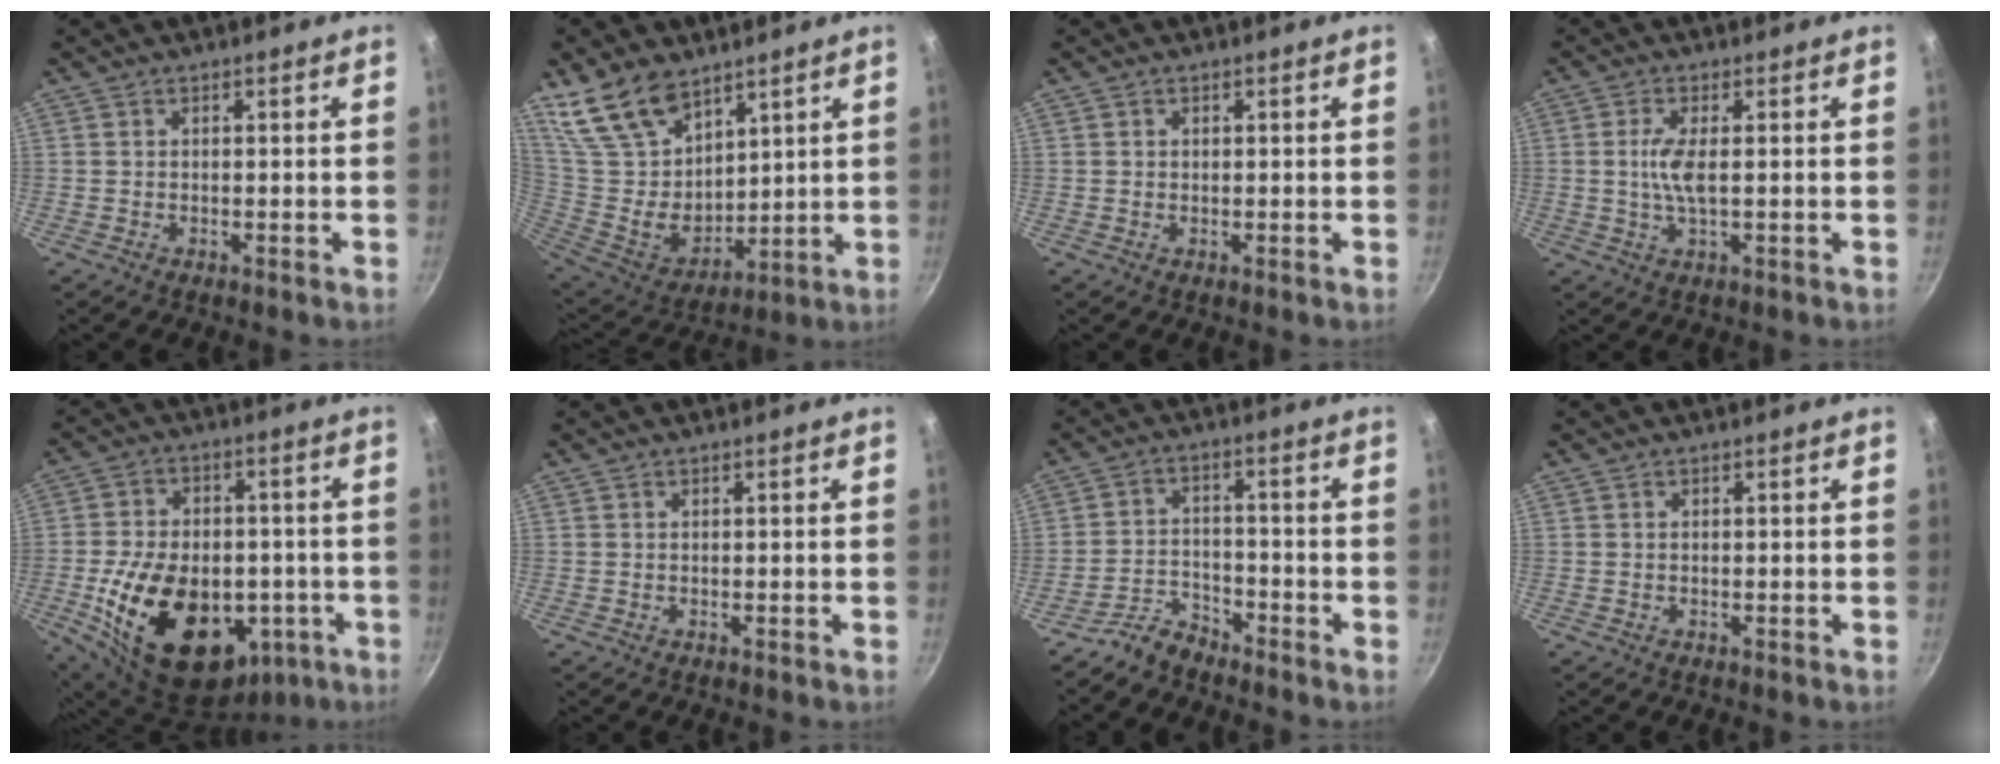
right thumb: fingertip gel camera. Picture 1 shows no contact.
{"total": 17.8, "force": [11.7, 10.4, 8.4], "torque": [-0.127, -0.066, 0.241]}
{"total": 0.5, "force": [0.2, 0.5, 0.1], "torque": [0.000, 0.002, 0.003]}
{"total": 4.9, "force": [0.3, 1.4, 4.7], "torque": [-0.108, 0.000, 0.005]}
{"total": 24.9, "force": [-6.3, 16.6, 17.3], "torque": [-0.281, 0.026, -0.078]}
{"total": 0.0}
{"total": 3.7, "force": [-3.3, 1.4, 0.5], "torque": [-0.006, 0.038, -0.064]}
{"total": 0.0}